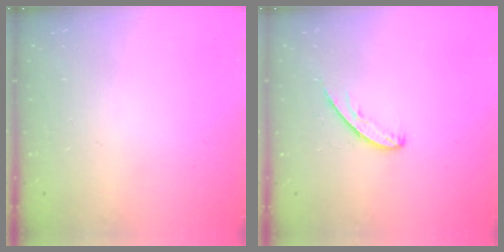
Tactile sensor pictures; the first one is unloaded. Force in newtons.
{"total": 5.3, "press": 5.3, "slide": 0.5}